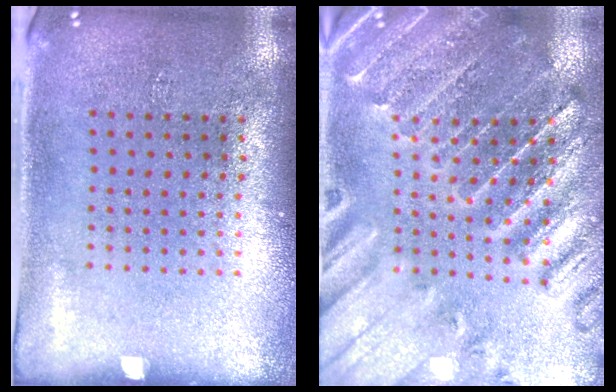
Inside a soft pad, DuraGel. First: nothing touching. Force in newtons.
{"total": 1.8, "press": 1.8, "slide": 0.3}